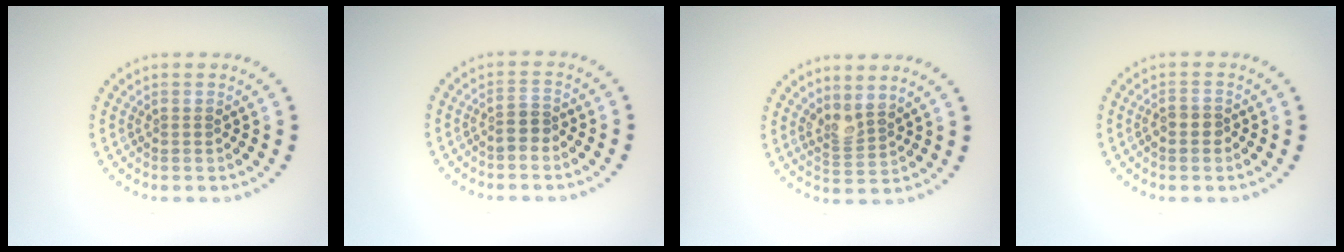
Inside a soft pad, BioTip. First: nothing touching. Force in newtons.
{"total": 1.6, "press": 1.4, "slide": 0.8}
{"total": 2.1, "press": 1.6, "slide": 1.4}
{"total": 1.6, "press": 1.5, "slide": 0.7}